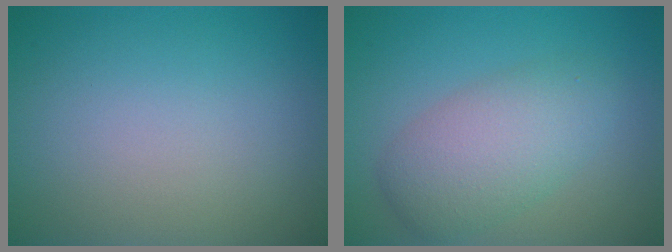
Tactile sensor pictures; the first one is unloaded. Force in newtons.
{"total": 4.7, "press": 4.7, "slide": 0.1}